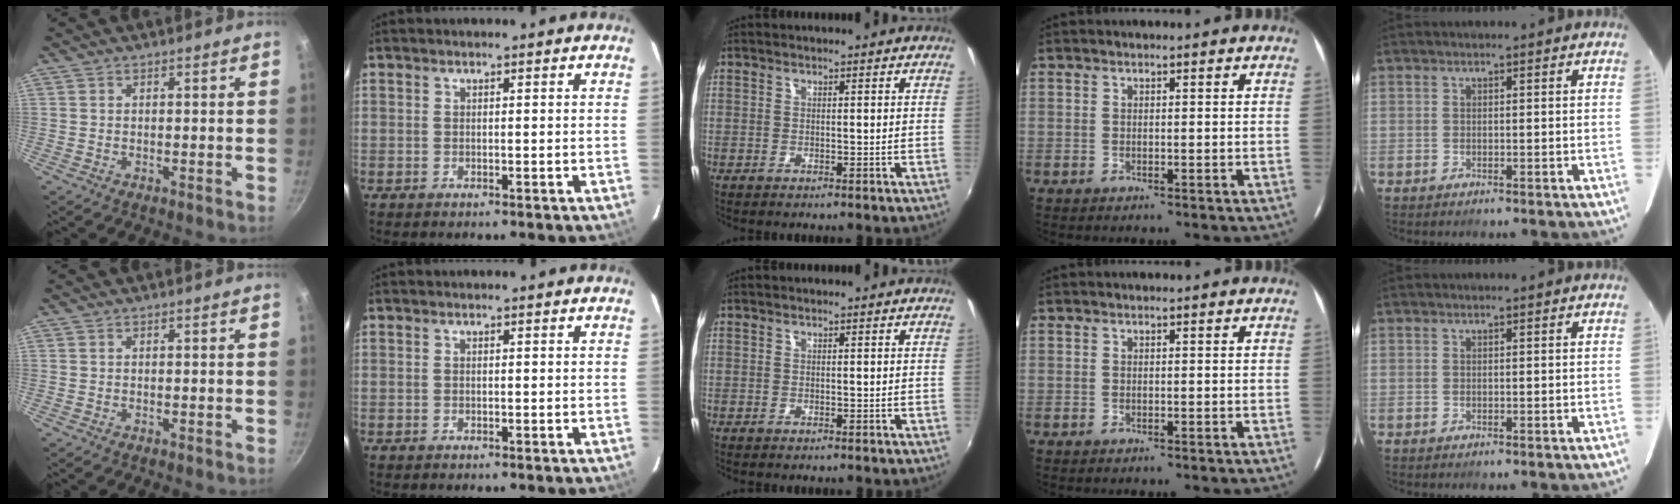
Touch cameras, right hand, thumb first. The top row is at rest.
{}